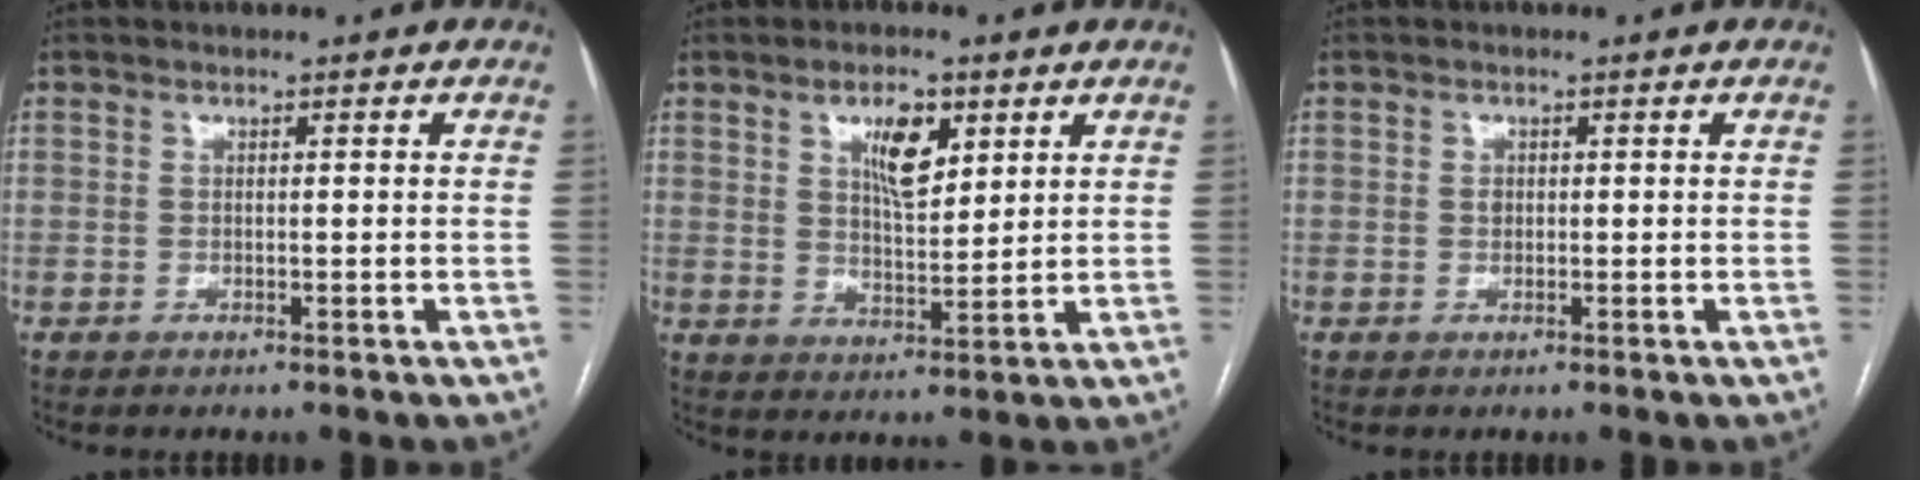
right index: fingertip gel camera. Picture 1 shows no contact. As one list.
[{"total": 6.8, "force": [3.2, 2.5, 5.4], "torque": [-0.095, 0.001, 0.059]}, {"total": 0.9, "force": [0.1, 0.7, 0.4], "torque": [-0.007, 0.001, 0.002]}]